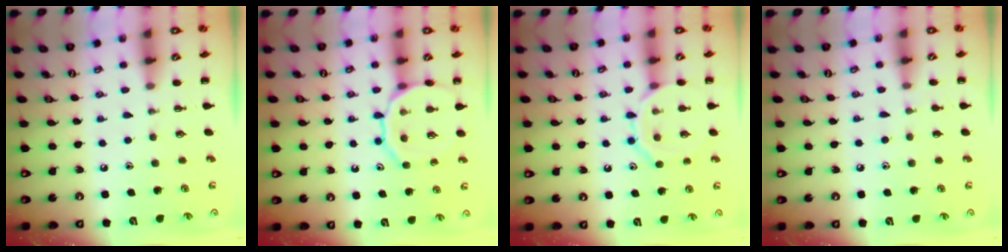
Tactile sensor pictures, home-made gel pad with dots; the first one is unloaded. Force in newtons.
{"total": 12.8, "press": 12.7, "slide": 1.6}
{"total": 11.2, "press": 11.1, "slide": 0.7}
{"total": 4.9, "press": 4.6, "slide": 1.6}